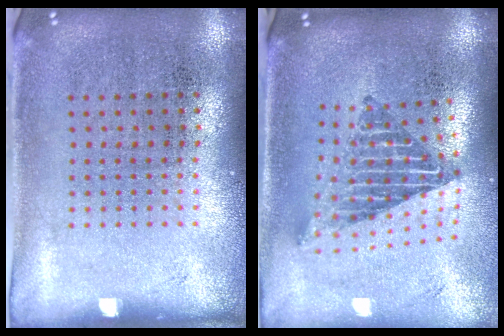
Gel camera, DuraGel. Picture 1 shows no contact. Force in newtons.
{"total": 2.2, "press": 1.6, "slide": 1.5}